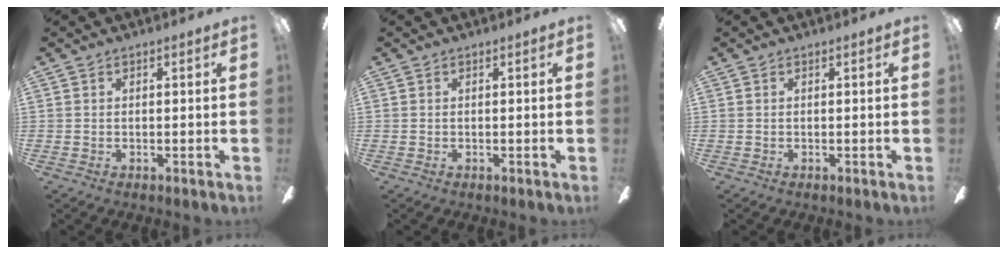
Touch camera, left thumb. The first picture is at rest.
{"total": 0.0}
{"total": 0.0}